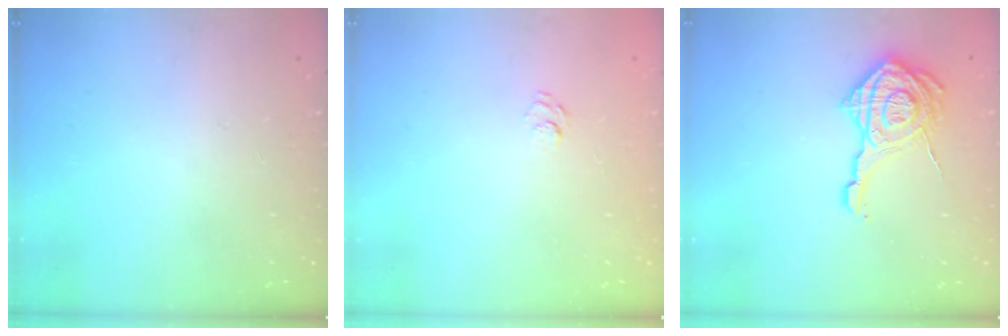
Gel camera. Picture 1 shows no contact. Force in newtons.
{"total": 5.8, "press": 5.7, "slide": 1.1}
{"total": 18.4, "press": 18.3, "slide": 1.1}